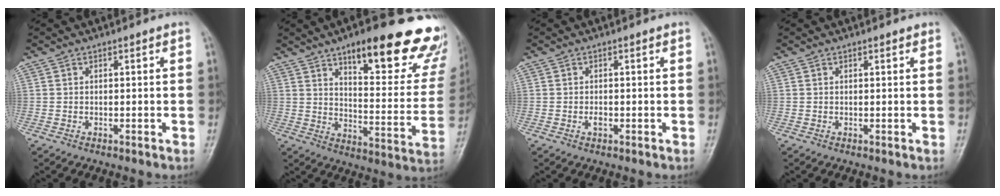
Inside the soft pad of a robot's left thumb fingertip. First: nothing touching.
{"total": 26.6, "force": [16.4, 8.3, 19.2], "torque": [-0.210, -0.071, 0.219]}
{"total": 1.1, "force": [-0.3, 0.7, 0.8], "torque": [-0.012, 0.000, -0.004]}
{"total": 0.7, "force": [0.6, 0.2, 0.4], "torque": [-0.008, -0.003, 0.007]}